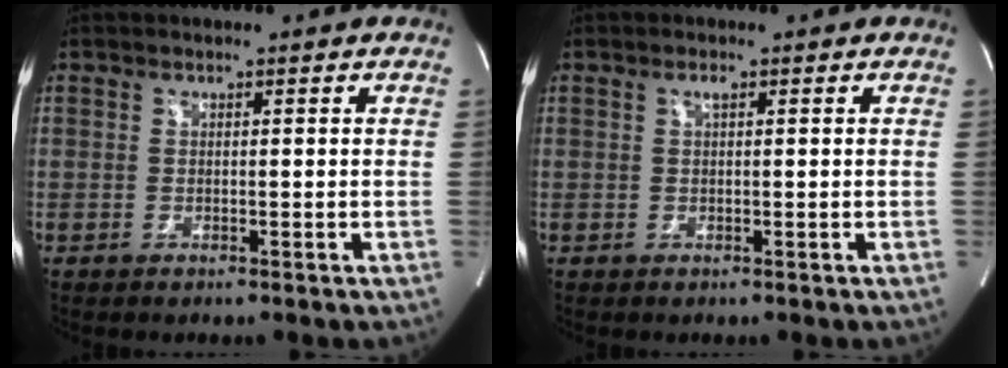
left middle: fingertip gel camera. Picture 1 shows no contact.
{"total": 0.7, "force": [0.3, 0.1, 0.7], "torque": [-0.014, 0.002, 0.005]}